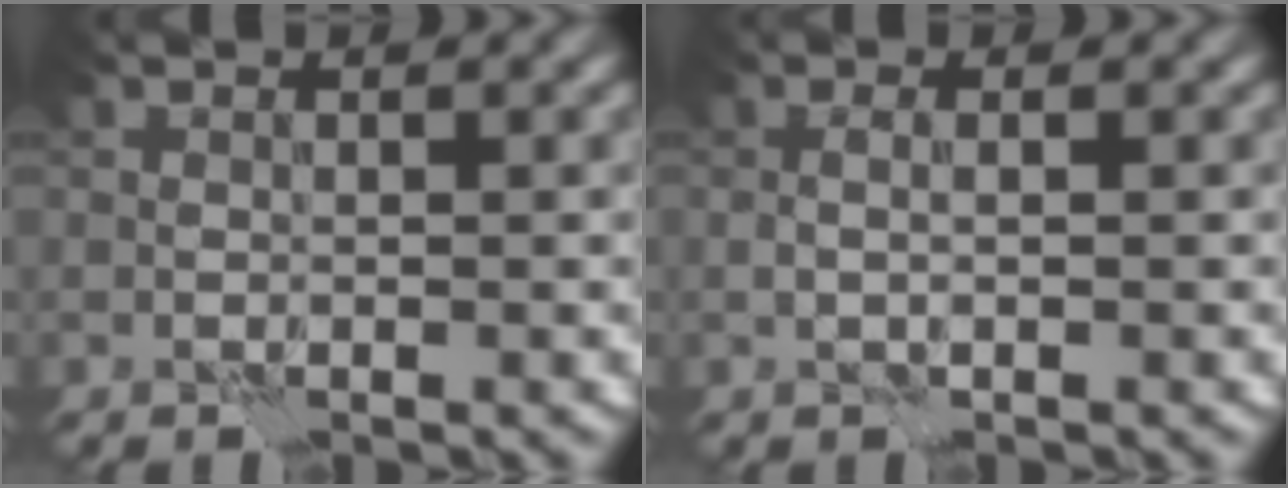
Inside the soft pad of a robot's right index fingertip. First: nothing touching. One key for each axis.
{"total": 0.8, "fx": 0.1, "fy": 0.0, "fz": 0.8, "tx": -0.013, "ty": 0.000, "tz": -0.003}